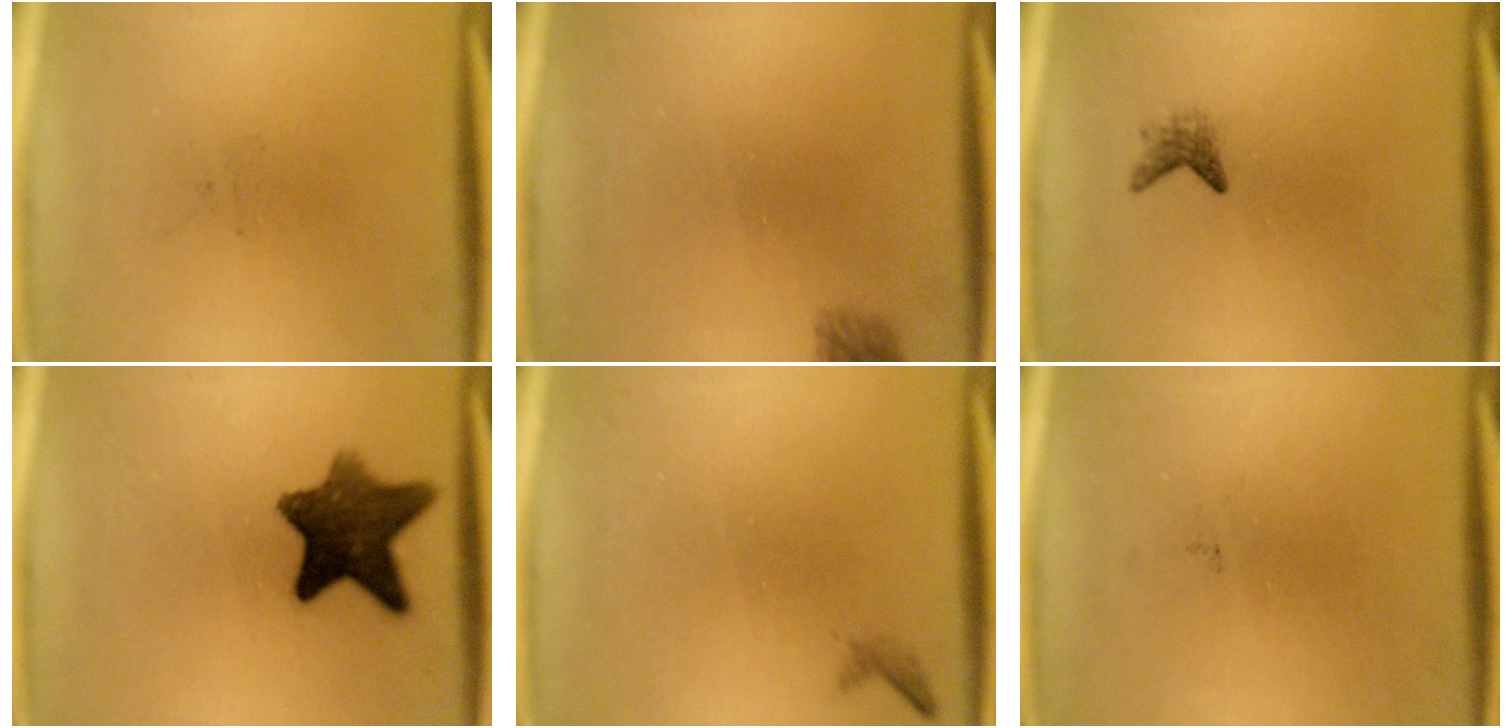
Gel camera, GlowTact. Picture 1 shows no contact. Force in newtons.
{"total": 1.6}
{"total": 1.5}
{"total": 10.4}
{"total": 0.6}
{"total": 0.0}